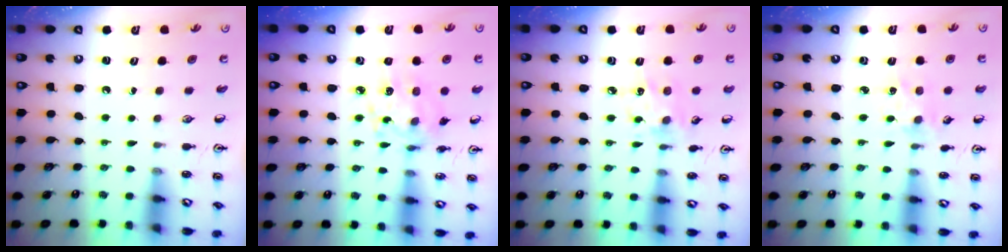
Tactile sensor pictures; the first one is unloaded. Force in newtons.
{"total": 10.3, "press": 10.3, "slide": 0.8}
{"total": 6.3, "press": 6.1, "slide": 1.6}
{"total": 1.9, "press": 1.8, "slide": 0.3}